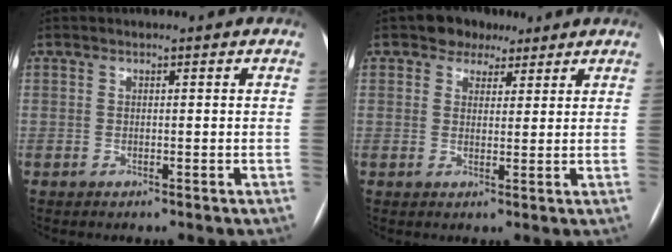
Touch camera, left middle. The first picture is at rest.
{"total": 4.5, "force": [2.8, 3.3, 1.2], "torque": [-0.021, 0.018, 0.044]}